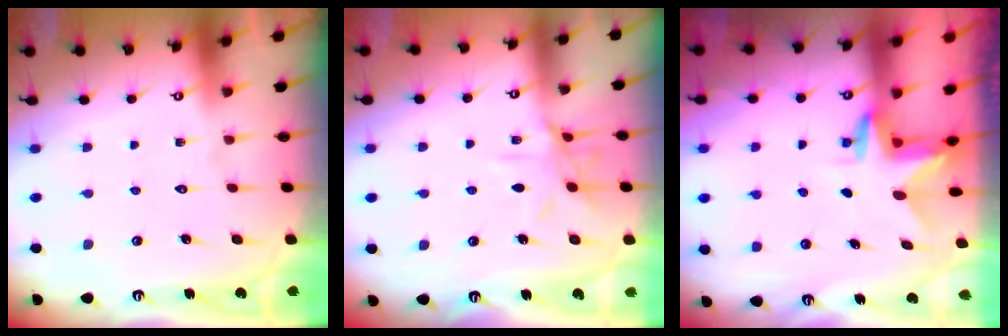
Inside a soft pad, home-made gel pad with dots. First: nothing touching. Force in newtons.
{"total": 8.6, "press": 8.6, "slide": 0.4}
{"total": 3.0, "press": 3.0, "slide": 0.2}